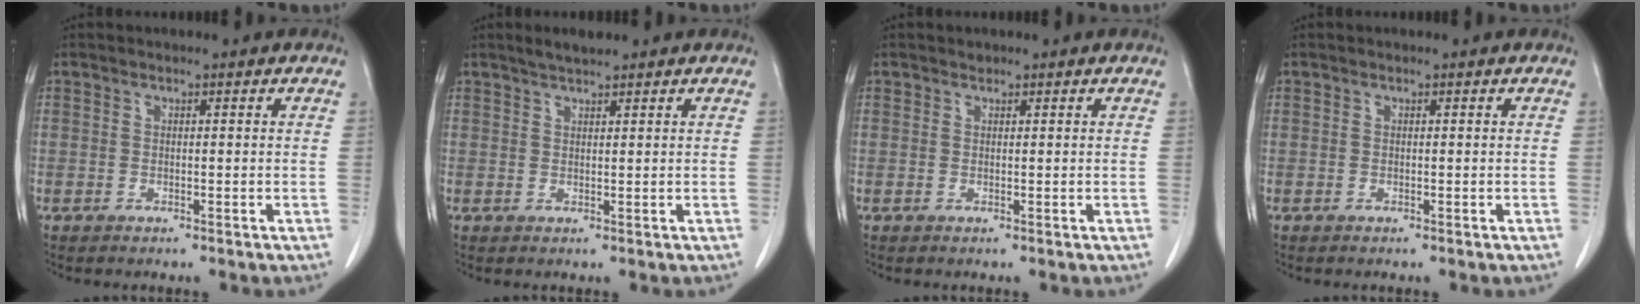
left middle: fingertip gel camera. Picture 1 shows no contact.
{"total": 2.3, "force": [2.0, 0.3, 1.1], "torque": [-0.025, 0.006, 0.036]}
{"total": 0.5, "force": [0.4, 0.2, 0.0], "torque": [-0.004, 0.000, 0.007]}
{"total": 0.0}